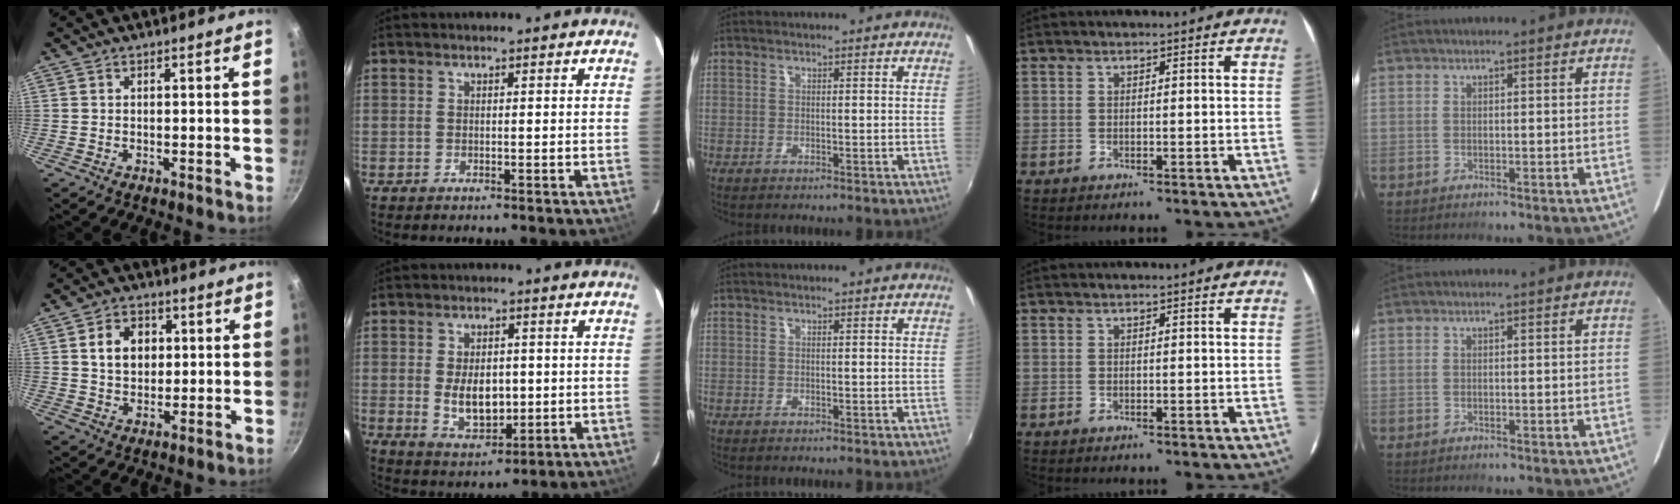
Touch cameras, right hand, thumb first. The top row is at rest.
{"thumb": {"total": 8.0, "force": [1.7, 6.1, 4.8], "torque": [-0.056, 0.004, 0.026]}, "index": {"total": 8.4, "force": [-0.5, 5.0, 6.7], "torque": [-0.126, -0.006, 0.003]}}